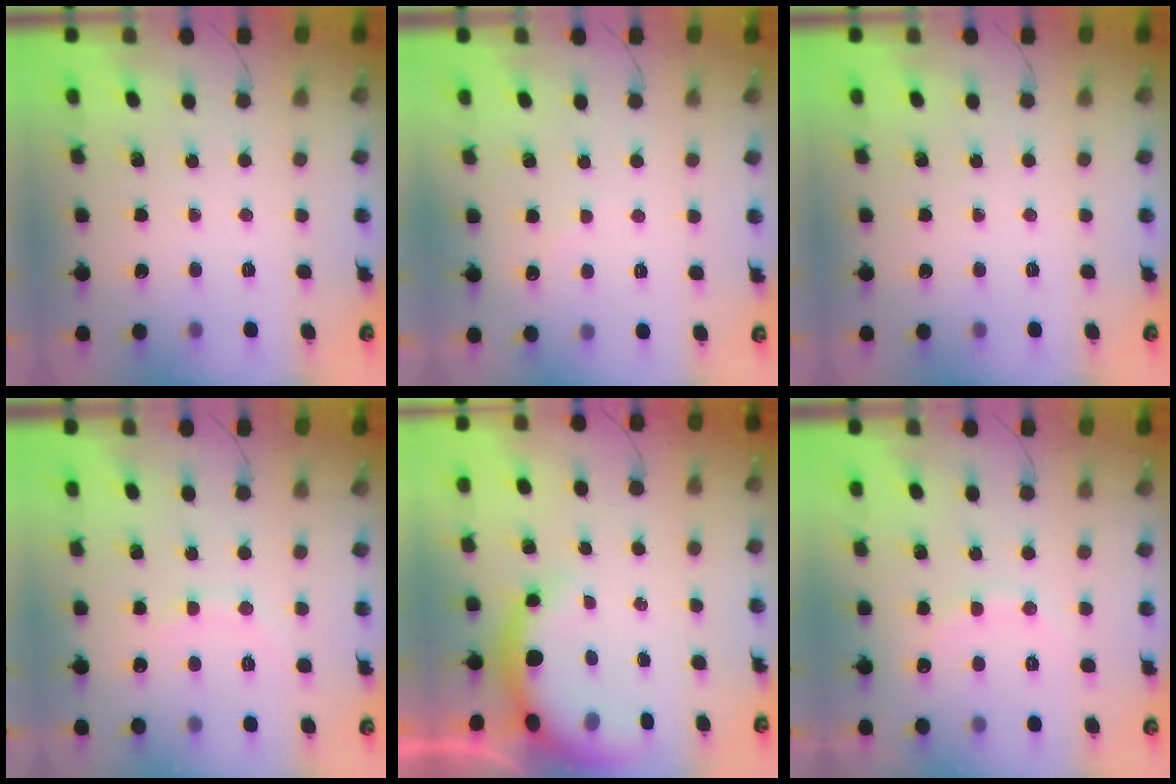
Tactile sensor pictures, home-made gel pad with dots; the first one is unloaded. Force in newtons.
{"total": 4.8, "press": 4.6, "slide": 1.5}
{"total": 0.0}
{"total": 6.1, "press": 5.9, "slide": 1.5}
{"total": 7.2, "press": 7.0, "slide": 1.7}
{"total": 7.8, "press": 7.6, "slide": 1.6}